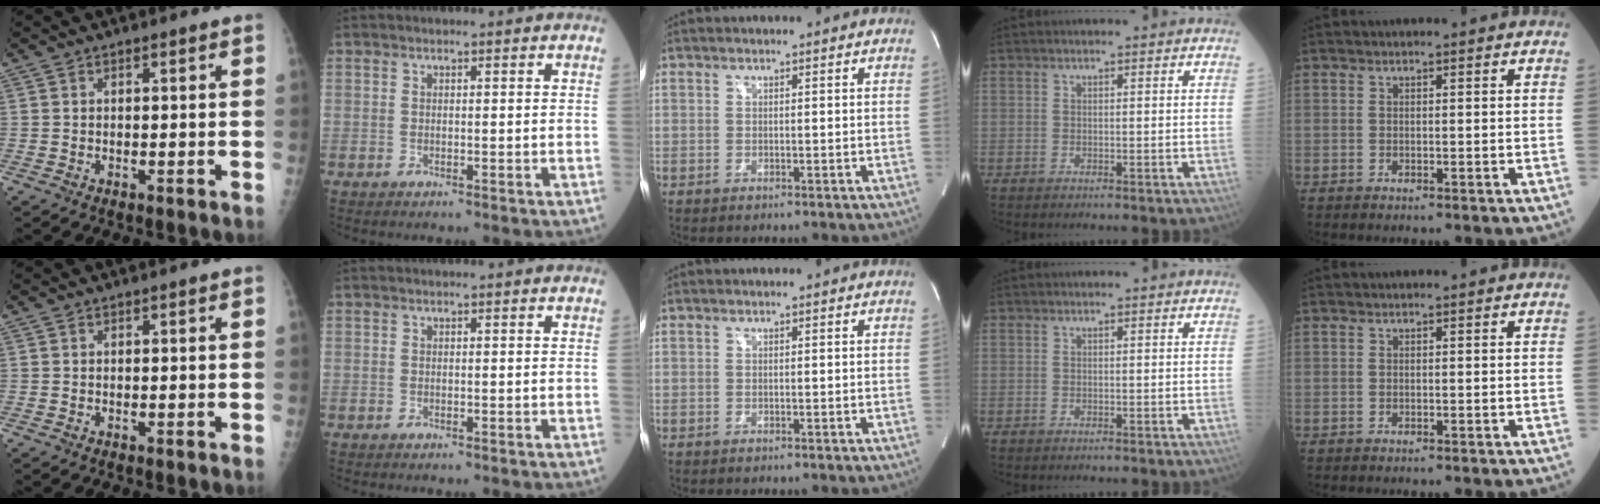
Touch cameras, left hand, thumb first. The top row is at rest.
{}